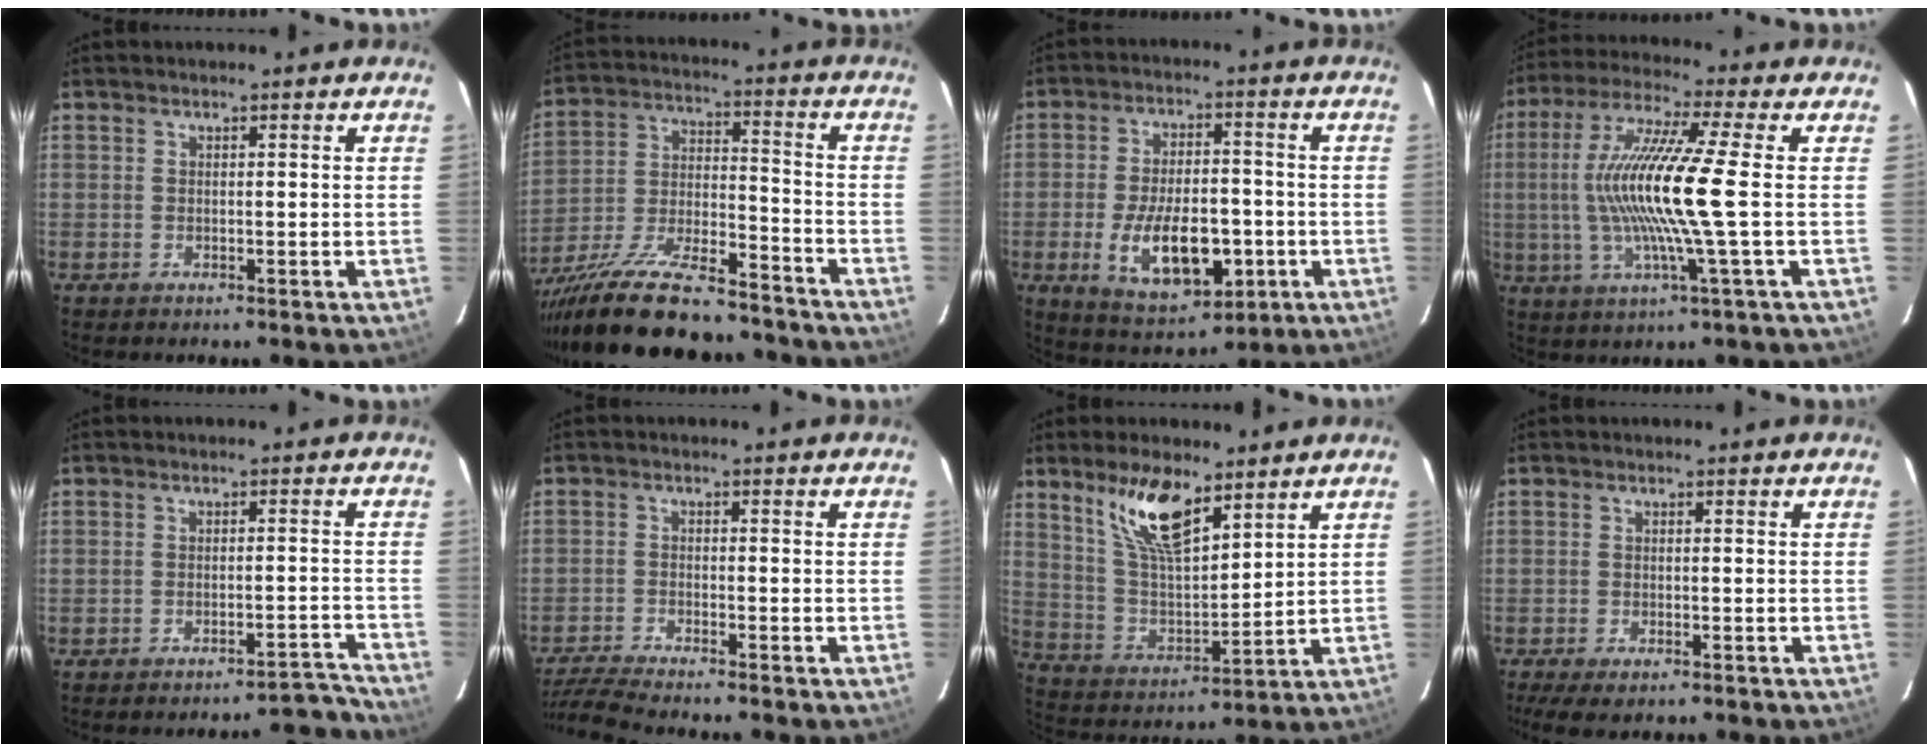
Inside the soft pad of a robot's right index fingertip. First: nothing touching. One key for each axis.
{"total": 22.5, "fx": -18.2, "fy": 5.9, "fz": 11.8, "tx": -0.228, "ty": -0.031, "tz": -0.285}
{"total": 14.6, "fx": -4.1, "fy": 7.1, "fz": 12.0, "tx": -0.229, "ty": -0.006, "tz": -0.049}
{"total": 15.0, "fx": -0.6, "fy": -0.8, "fz": 15.0, "tx": -0.290, "ty": -0.003, "tz": -0.013}
{"total": 8.0, "fx": -8.0, "fy": 0.0, "fz": 0.7, "tx": -0.002, "ty": 0.034, "tz": -0.097}
{"total": 8.2, "fx": -7.5, "fy": -0.3, "fz": 3.3, "tx": -0.094, "ty": -0.016, "tz": -0.137}
{"total": 12.7, "fx": 8.2, "fy": 4.4, "fz": 8.7, "tx": -0.162, "ty": 0.005, "tz": 0.166}
{"total": 6.3, "fx": -5.0, "fy": 1.5, "fz": 3.6, "tx": -0.086, "ty": -0.026, "tz": -0.085}